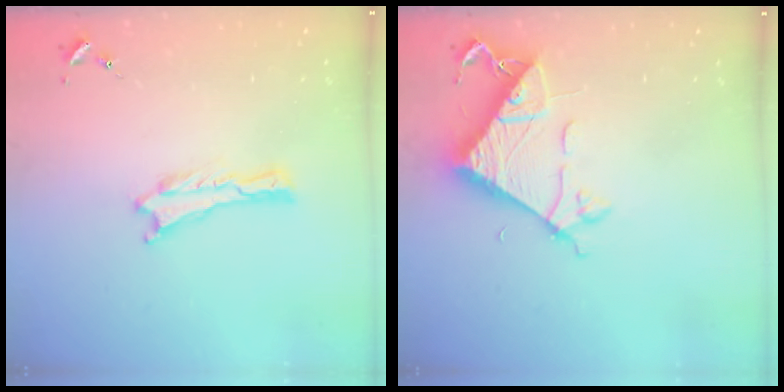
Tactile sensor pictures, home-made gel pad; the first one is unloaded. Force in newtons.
{"total": 8.3, "press": 8.3, "slide": 0.8}